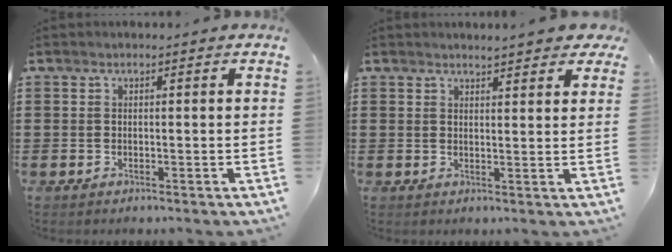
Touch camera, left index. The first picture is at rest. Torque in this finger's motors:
{"motor_torque": [0.81, -0.73, 0.29, 0.07]}